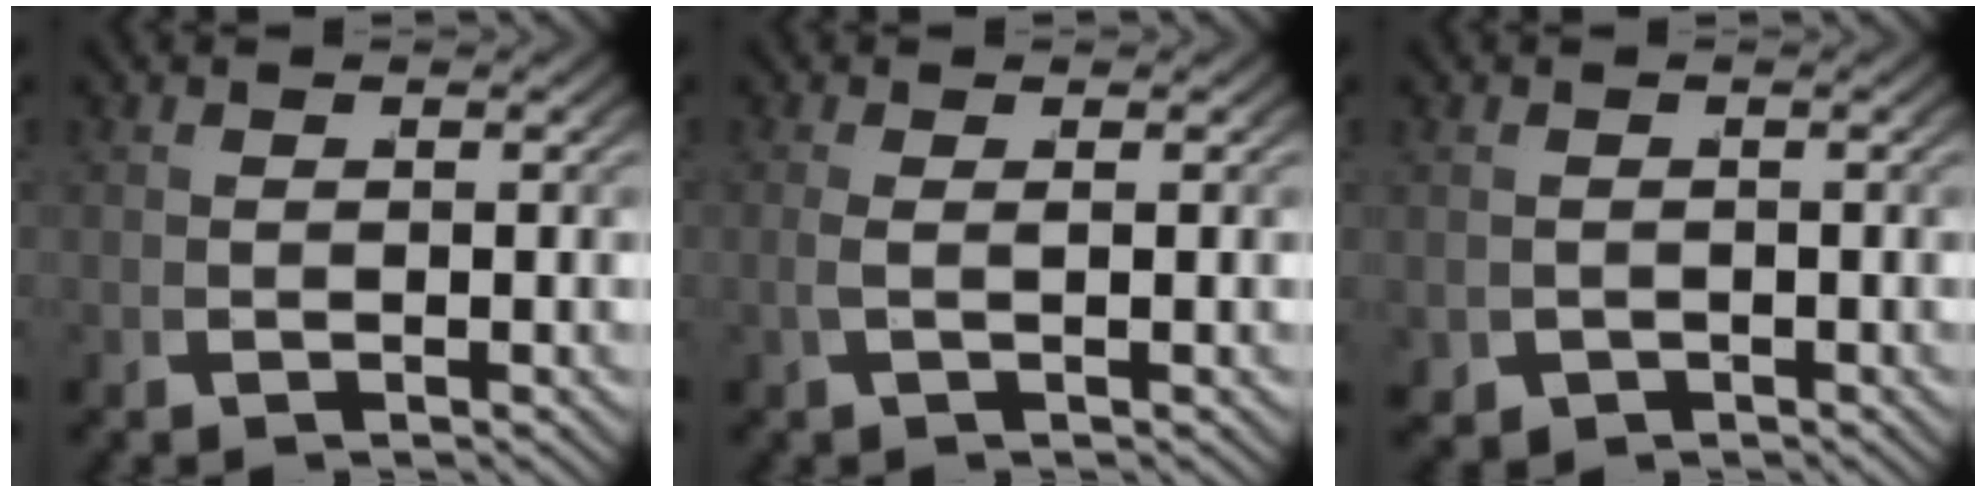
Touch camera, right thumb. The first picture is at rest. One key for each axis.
{"total": 1.1, "fx": 0.3, "fy": 0.0, "fz": 1.1, "tx": -0.032, "ty": -0.004, "tz": 0.010}
{"total": 2.2, "fx": -1.1, "fy": 1.8, "fz": 0.7, "tx": -0.019, "ty": -0.021, "tz": -0.004}